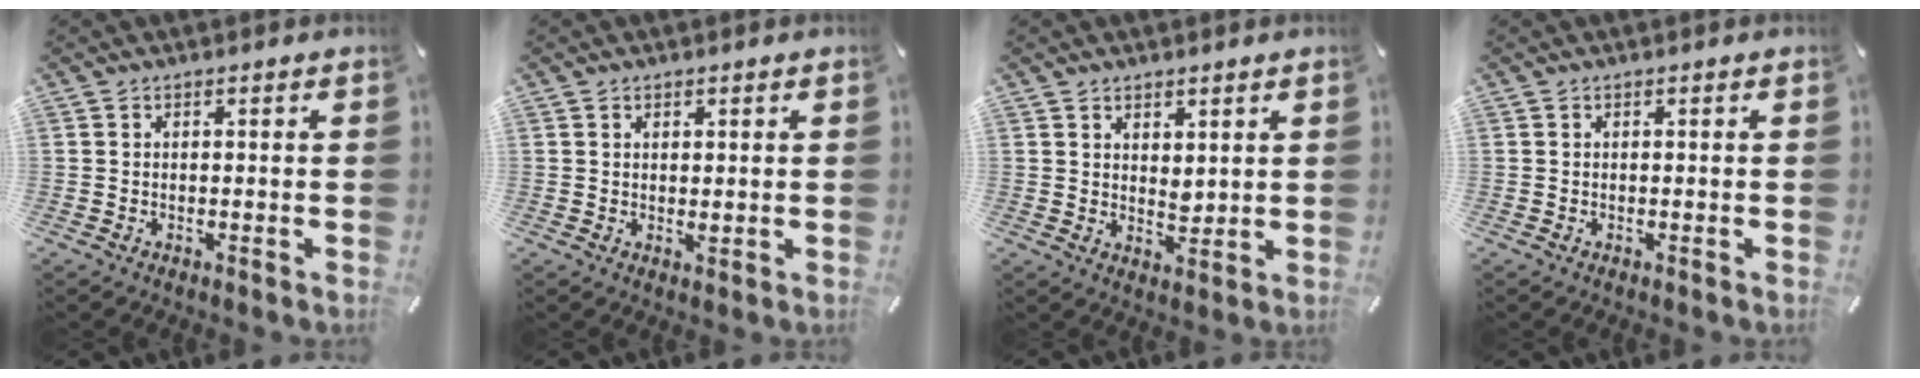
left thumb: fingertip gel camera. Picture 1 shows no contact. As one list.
[{"total": 1.0, "force": [0.3, 0.7, 0.6], "torque": [-0.011, 0.001, 0.005]}, {"total": 3.4, "force": [2.3, 2.5, 0.4], "torque": [0.009, -0.014, 0.039]}, {"total": 0.0}]